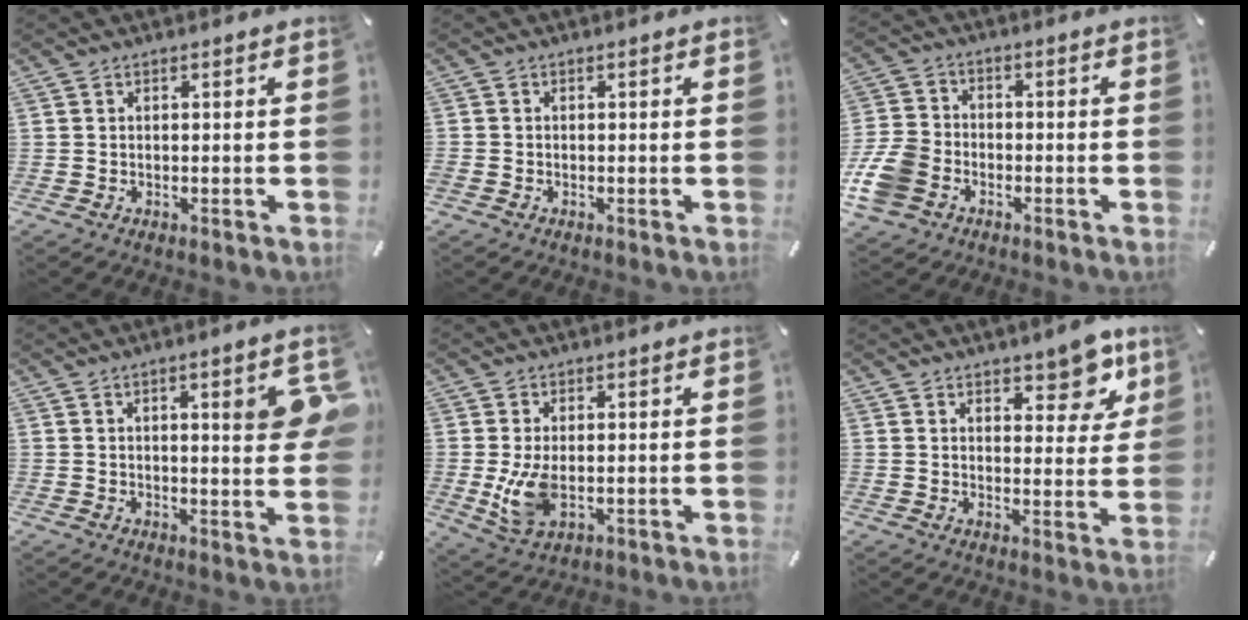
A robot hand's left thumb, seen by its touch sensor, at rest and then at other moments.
{"total": 0.7, "force": [-0.5, 0.5, 0.0], "torque": [0.002, 0.002, -0.011]}
{"total": 11.1, "force": [-4.2, 9.1, 4.6], "torque": [-0.107, 0.038, -0.077]}
{"total": 8.4, "force": [2.8, 1.5, 7.8], "torque": [-0.109, -0.012, 0.036]}
{"total": 7.6, "force": [-0.3, 4.4, 6.1], "torque": [-0.136, -0.015, -0.012]}
{"total": 9.0, "force": [6.6, 4.3, 4.5], "torque": [-0.036, -0.045, 0.111]}